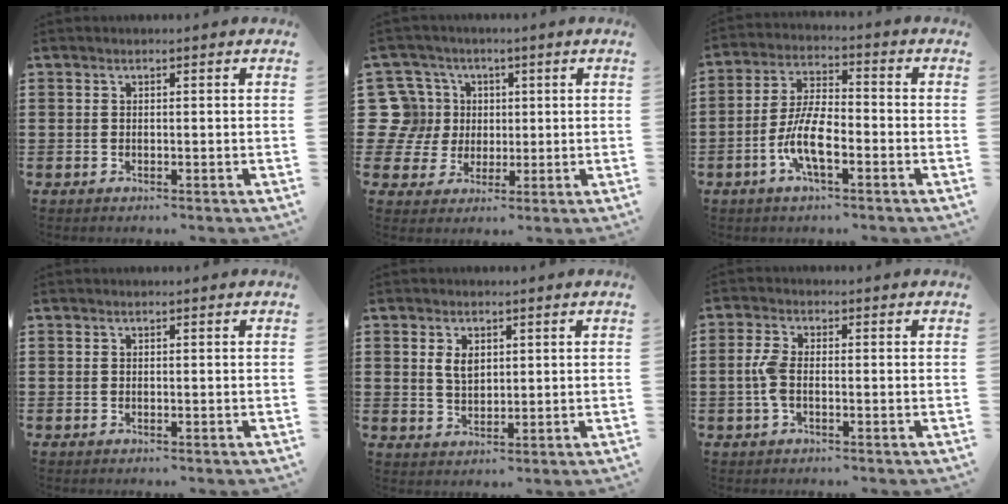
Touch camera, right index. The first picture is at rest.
{"total": 10.2, "force": [1.5, 9.5, 3.3], "torque": [-0.130, 0.012, 0.030]}
{"total": 8.0, "force": [-3.0, 2.7, 6.9], "torque": [-0.154, -0.008, -0.061]}
{"total": 0.0}
{"total": 3.2, "force": [1.1, 1.7, 2.4], "torque": [-0.044, 0.001, 0.019]}
{"total": 3.8, "force": [-0.7, 1.6, 3.4], "torque": [-0.091, -0.006, -0.022]}